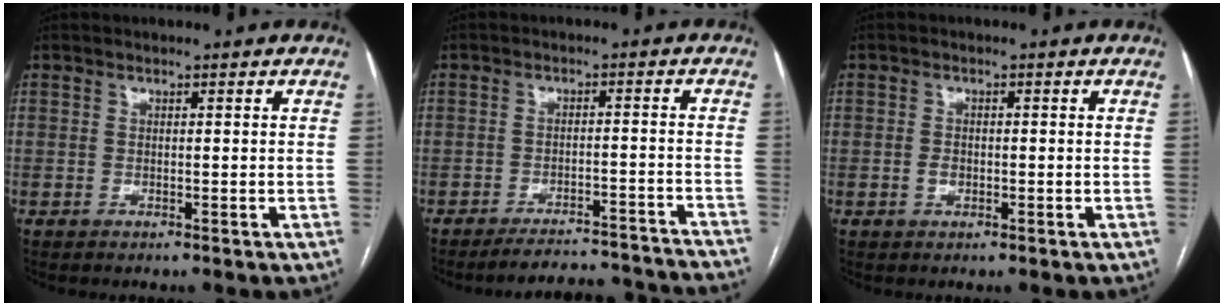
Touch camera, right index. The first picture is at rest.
{"total": 16.0, "force": [-15.6, 0.1, 3.6], "torque": [-0.040, -0.005, -0.194]}
{"total": 1.6, "force": [-0.5, 1.1, 1.1], "torque": [-0.021, 0.003, -0.006]}